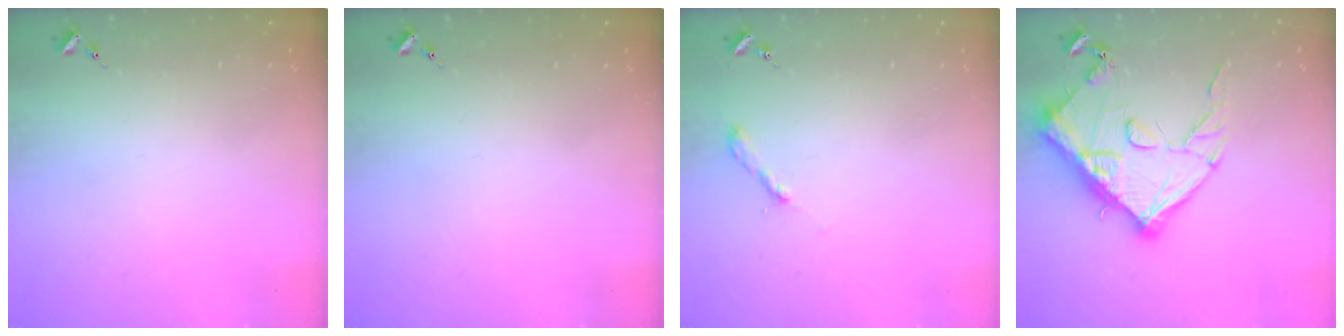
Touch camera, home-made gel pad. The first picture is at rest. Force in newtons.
{"total": 0.0}
{"total": 2.0, "press": 2.0, "slide": 0.2}
{"total": 15.4, "press": 15.4, "slide": 0.9}